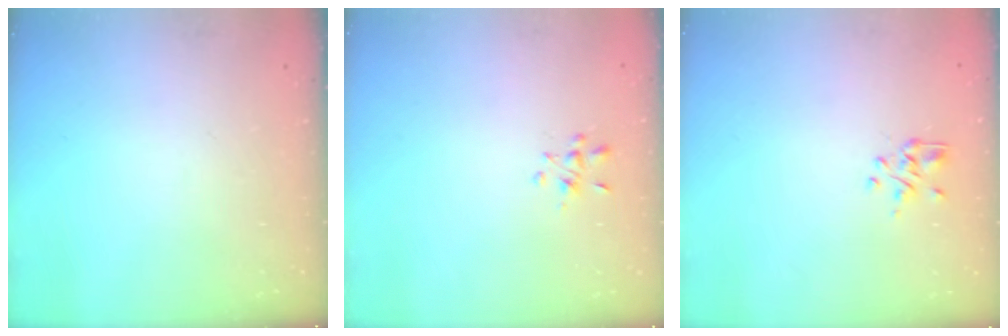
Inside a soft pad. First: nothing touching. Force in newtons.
{"total": 2.1, "press": 2.0, "slide": 0.7}
{"total": 1.5, "press": 1.3, "slide": 0.7}